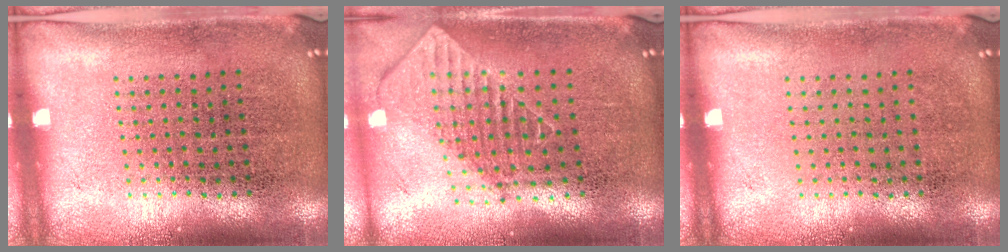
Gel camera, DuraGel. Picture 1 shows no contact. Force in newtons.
{"total": 2.0, "press": 1.5, "slide": 1.2}
{"total": 0.0}